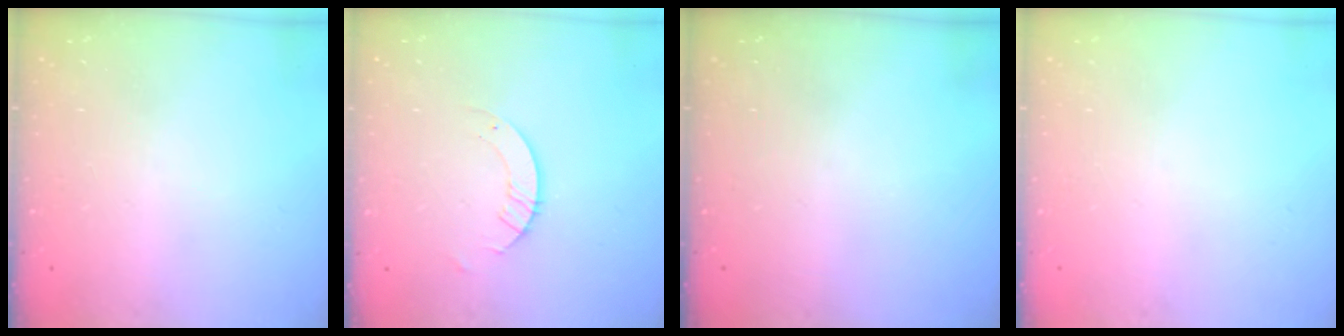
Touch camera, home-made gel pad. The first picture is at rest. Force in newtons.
{"total": 3.2, "press": 3.2, "slide": 0.3}
{"total": 0.0}
{"total": 0.0}